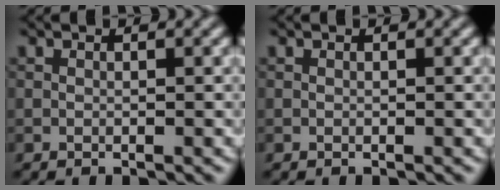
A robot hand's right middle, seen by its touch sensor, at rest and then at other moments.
{"total": 0.0}